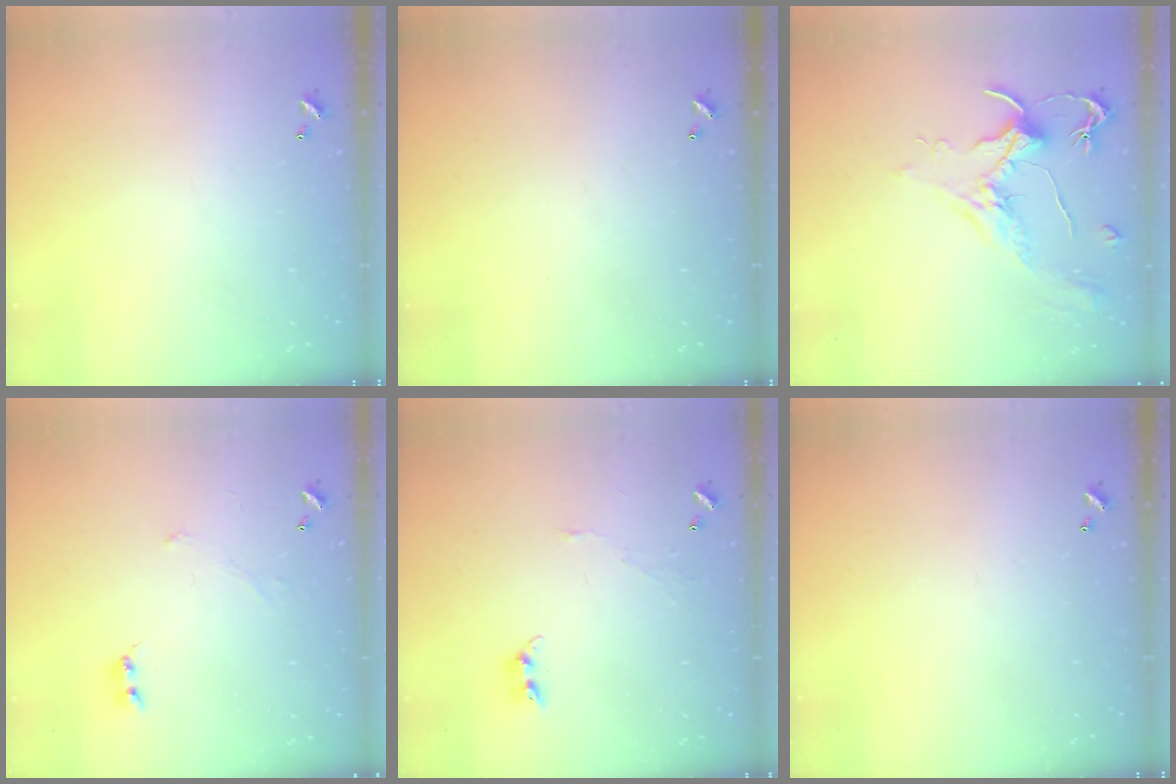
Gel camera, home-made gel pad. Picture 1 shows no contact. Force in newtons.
{"total": 0.0}
{"total": 2.0, "press": 1.8, "slide": 0.8}
{"total": 0.0}
{"total": 4.6, "press": 4.6, "slide": 0.5}
{"total": 0.0}